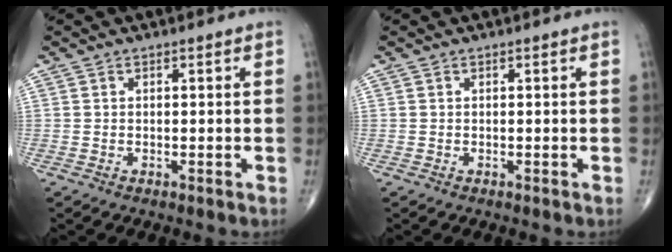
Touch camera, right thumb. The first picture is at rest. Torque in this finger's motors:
{"motor_torque": [-0.02, 0.02, 0.00, 0.00, 0.00]}